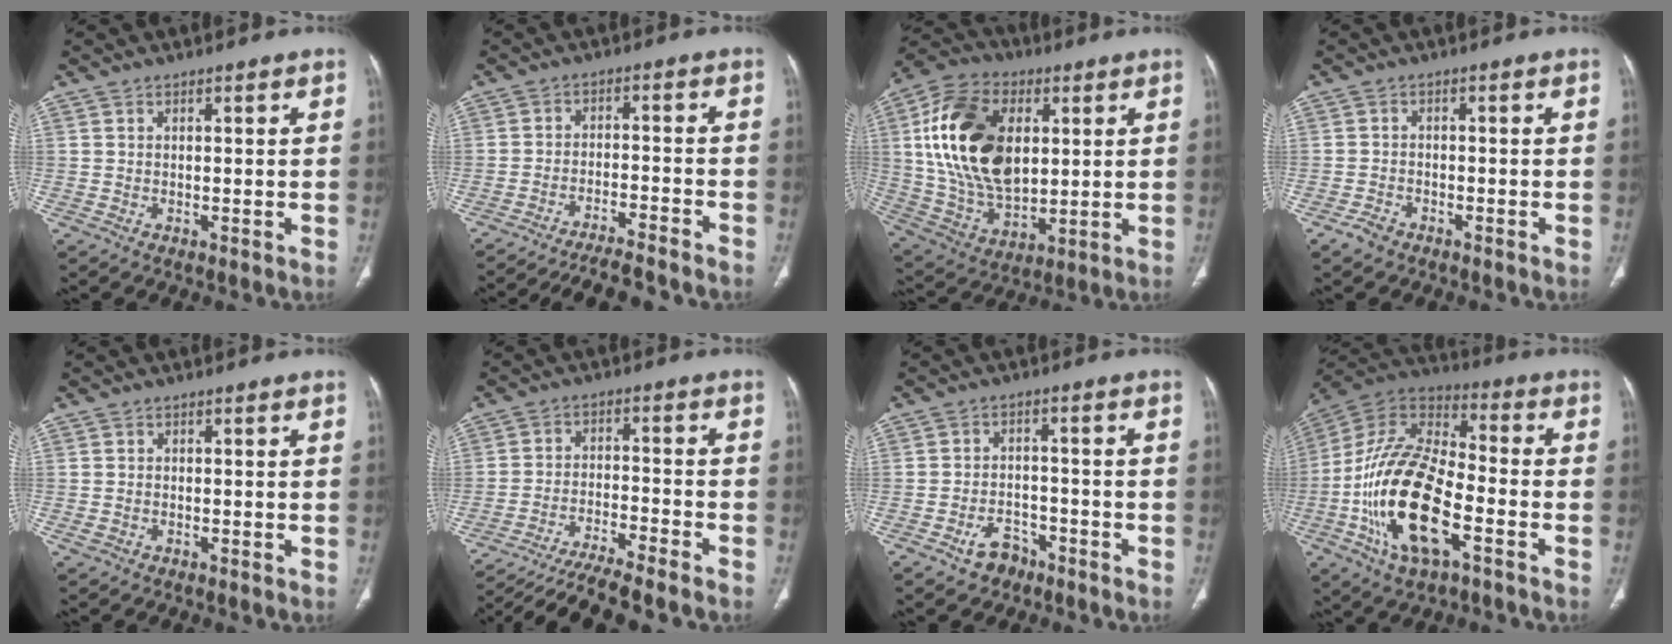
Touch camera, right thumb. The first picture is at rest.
{"total": 11.1, "force": [-10.5, 0.6, 3.4], "torque": [-0.052, 0.052, -0.158]}
{"total": 22.9, "force": [4.8, 14.2, 17.3], "torque": [-0.309, -0.008, 0.092]}
{"total": 2.3, "force": [-1.8, 1.2, 0.9], "torque": [-0.023, 0.007, -0.032]}
{"total": 1.2, "force": [-0.5, 0.9, 0.6], "torque": [-0.016, 0.005, -0.006]}
{"total": 15.3, "force": [-14.2, -0.2, 5.8], "torque": [-0.103, 0.054, -0.231]}
{"total": 4.9, "force": [-3.3, 3.3, 1.7], "torque": [-0.015, 0.029, -0.048]}
{"total": 22.8, "force": [-7.3, 10.7, 18.8], "torque": [-0.360, 0.037, -0.131]}